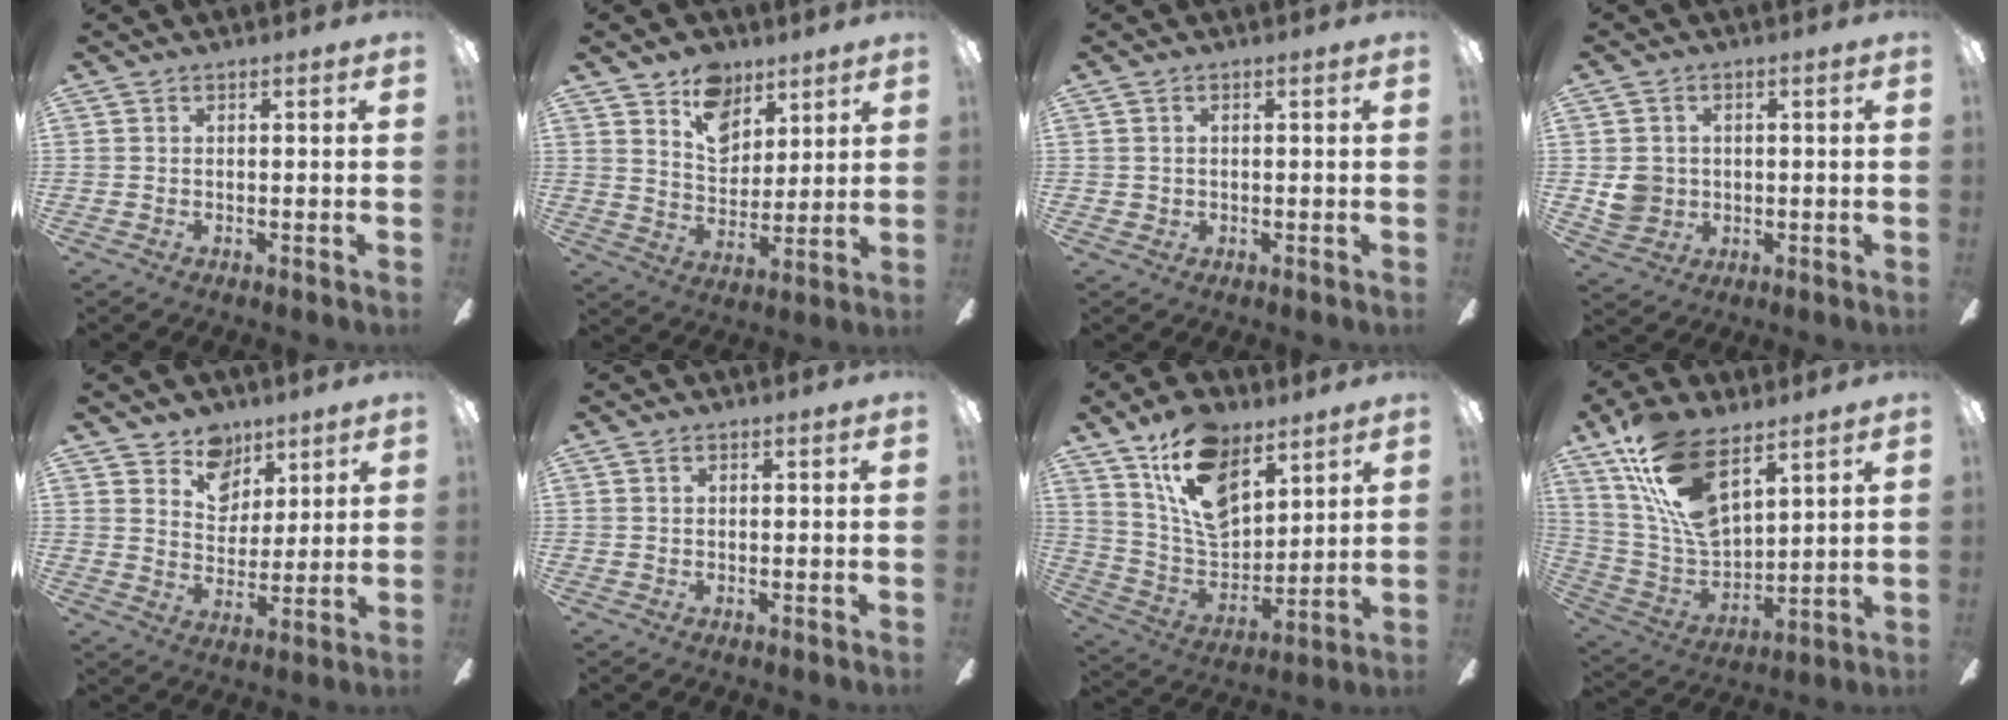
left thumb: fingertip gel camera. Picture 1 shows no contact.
{"total": 11.3, "force": [7.6, 7.4, 4.1], "torque": [-0.054, -0.036, 0.140]}
{"total": 1.0, "force": [0.3, 1.0, 0.3], "torque": [-0.006, 0.006, 0.003]}
{"total": 5.0, "force": [0.3, 4.8, 1.5], "torque": [-0.018, 0.007, 0.008]}
{"total": 9.0, "force": [6.4, 6.2, 1.3], "torque": [-0.022, -0.042, 0.121]}
{"total": 0.7, "force": [0.2, 0.5, 0.4], "torque": [-0.008, 0.005, 0.004]}
{"total": 16.9, "force": [11.1, 9.0, 9.0], "torque": [-0.171, -0.049, 0.208]}
{"total": 18.1, "force": [10.7, 8.3, 12.0], "torque": [-0.262, -0.058, 0.192]}